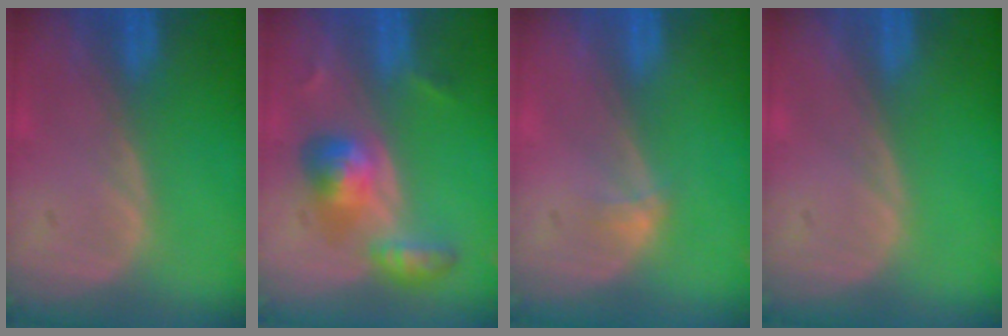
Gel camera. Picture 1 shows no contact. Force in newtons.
{"total": 5.8, "press": 5.6, "slide": 1.3}
{"total": 1.3, "press": 0.9, "slide": 0.9}
{"total": 0.0}